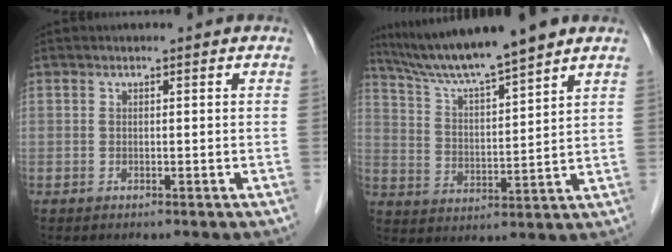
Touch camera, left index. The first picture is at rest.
{"total": 16.2, "force": [13.8, -0.2, 8.4], "torque": [-0.150, 0.000, 0.242]}